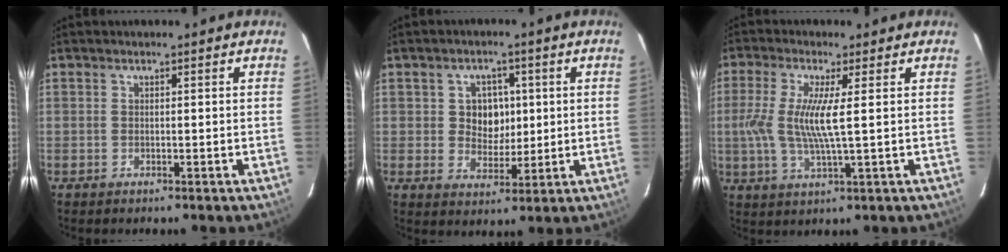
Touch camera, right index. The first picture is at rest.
{"total": 6.0, "force": [0.8, 5.2, 2.7], "torque": [-0.047, 0.011, 0.020]}
{"total": 8.3, "force": [0.5, 0.5, 8.3], "torque": [-0.170, -0.007, 0.009]}